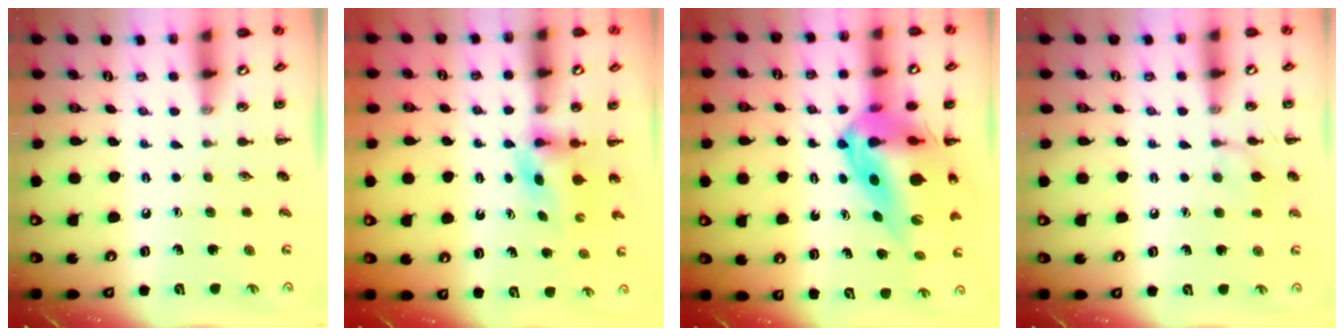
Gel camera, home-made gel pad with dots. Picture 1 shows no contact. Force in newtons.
{"total": 3.5, "press": 3.4, "slide": 0.6}
{"total": 19.0, "press": 18.1, "slide": 6.0}
{"total": 7.9, "press": 7.6, "slide": 2.3}